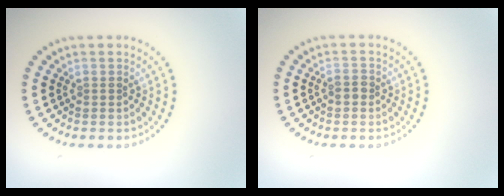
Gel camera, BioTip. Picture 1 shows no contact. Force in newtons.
{"total": 1.2, "press": 1.1, "slide": 0.2}